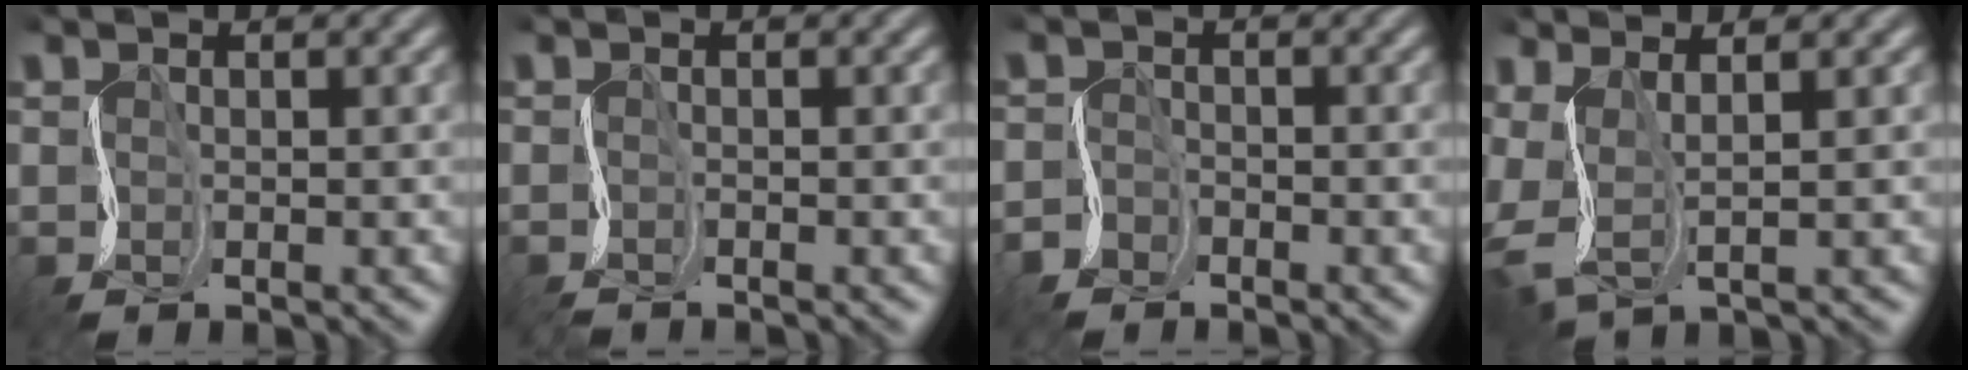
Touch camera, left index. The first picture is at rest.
{"total": 0.9, "force": [-0.8, -0.4, -0.1], "torque": [-0.001, -0.002, -0.019]}
{"total": 1.5, "force": [-1.3, 0.7, -0.2], "torque": [0.002, 0.002, -0.033]}
{"total": 3.9, "force": [1.0, 1.5, 3.5], "torque": [-0.092, -0.003, 0.024]}